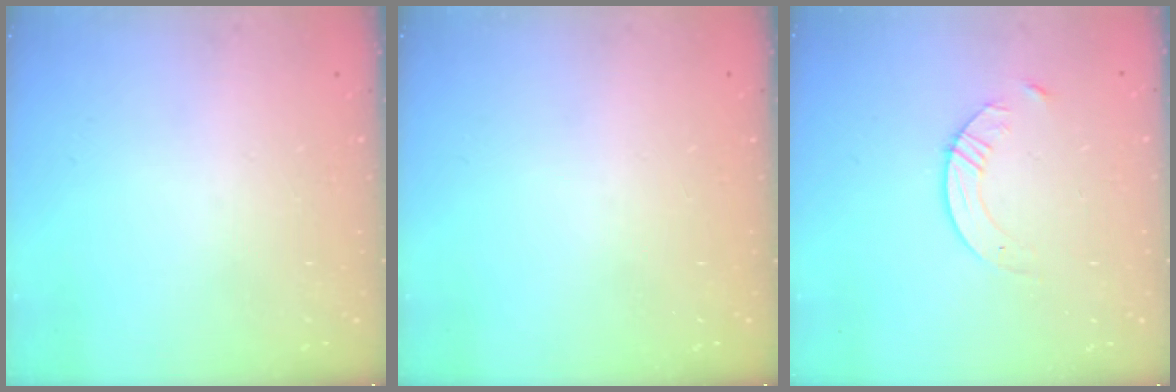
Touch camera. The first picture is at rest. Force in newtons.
{"total": 0.0}
{"total": 5.6, "press": 5.6, "slide": 0.7}